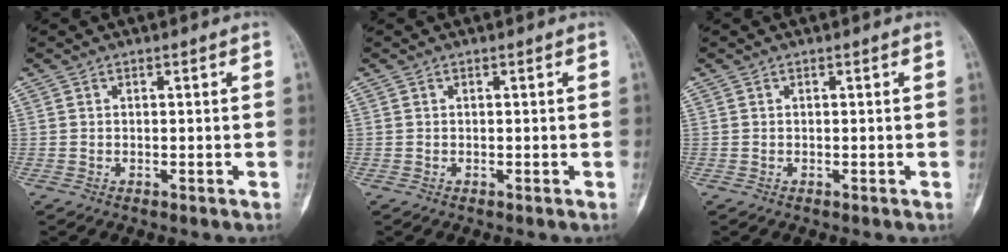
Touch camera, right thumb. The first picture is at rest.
{"total": 0.0}
{"total": 0.0}